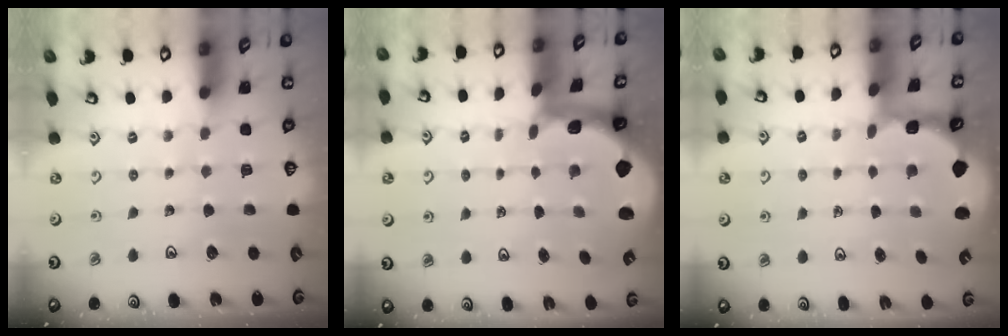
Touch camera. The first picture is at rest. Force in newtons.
{"total": 1.6, "press": 1.5, "slide": 0.4}
{"total": 1.7, "press": 1.6, "slide": 0.4}